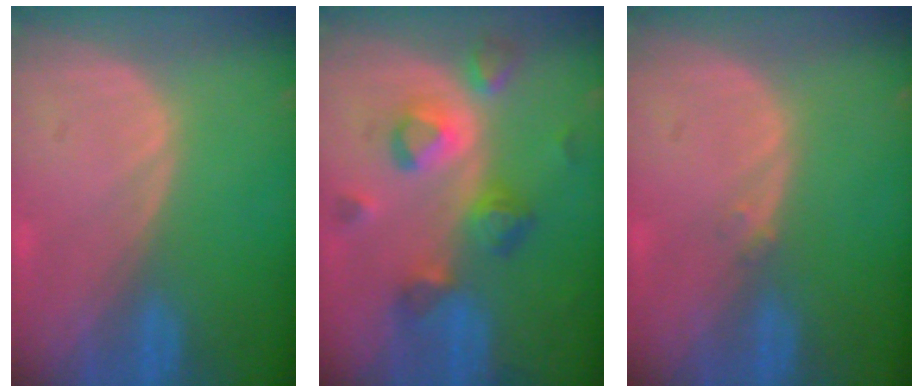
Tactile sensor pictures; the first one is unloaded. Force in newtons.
{"total": 8.0, "press": 7.7, "slide": 2.4}
{"total": 0.8, "press": 0.7, "slide": 0.4}